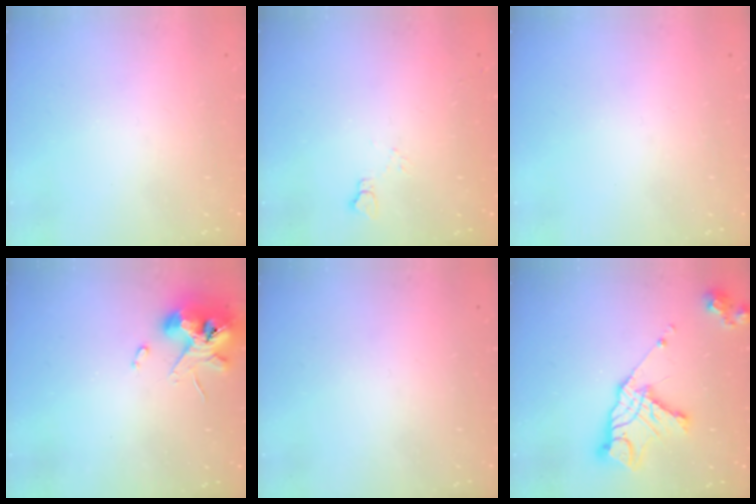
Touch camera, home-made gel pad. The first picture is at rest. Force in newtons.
{"total": 3.2, "press": 3.2, "slide": 0.5}
{"total": 0.0}
{"total": 11.0, "press": 10.9, "slide": 1.6}
{"total": 0.0}
{"total": 15.3, "press": 15.3, "slide": 0.8}